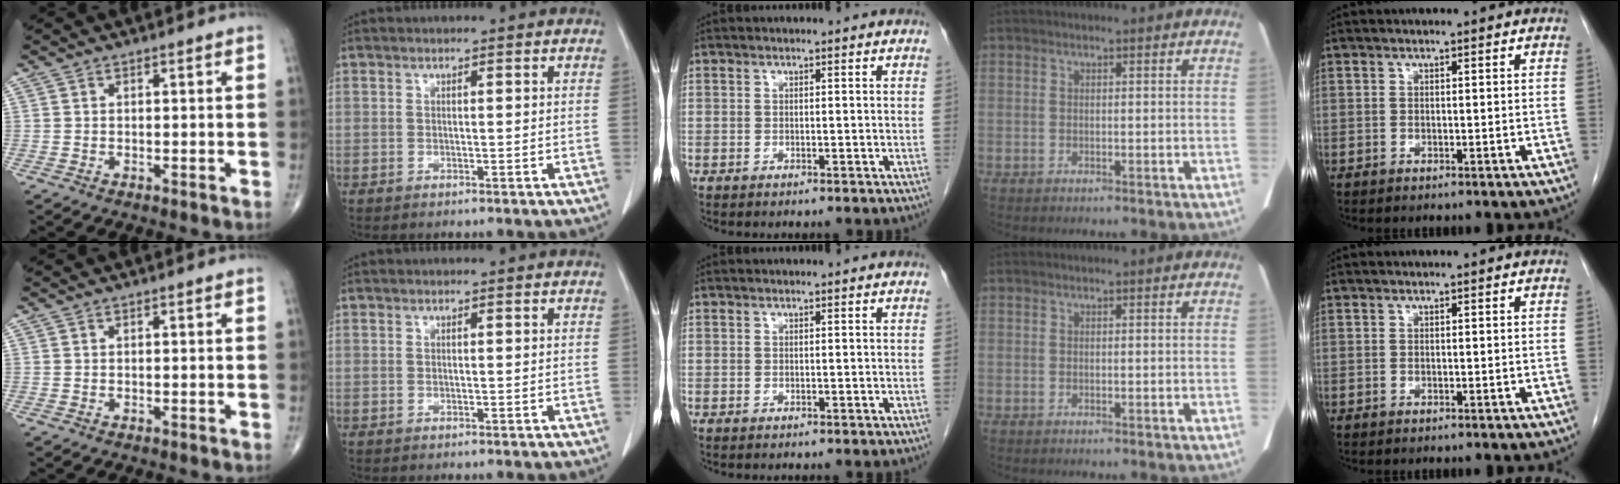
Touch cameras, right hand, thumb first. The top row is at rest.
{}